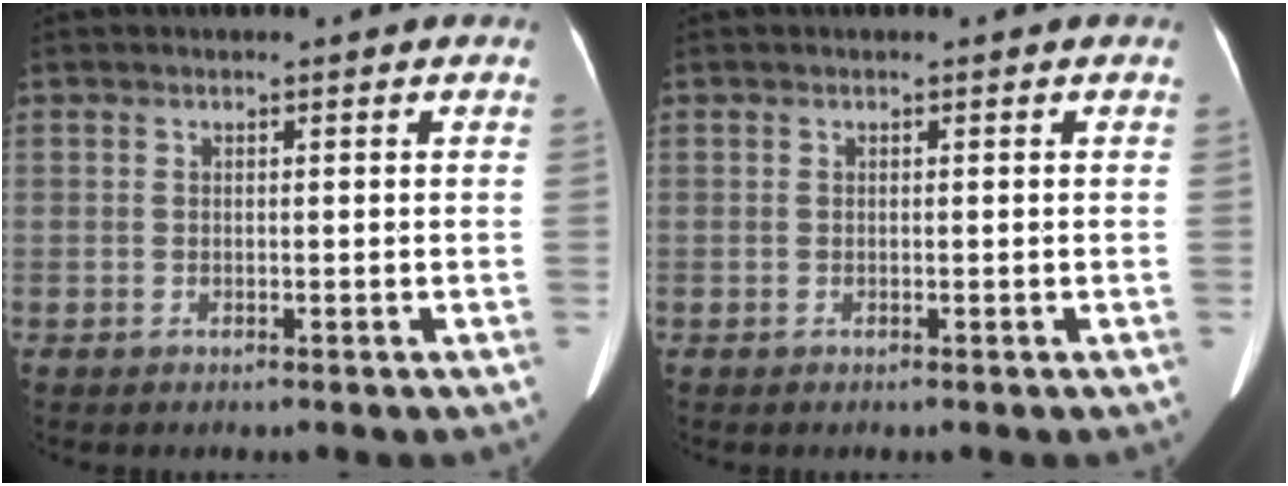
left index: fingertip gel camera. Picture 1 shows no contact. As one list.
[{"total": 0.0}]